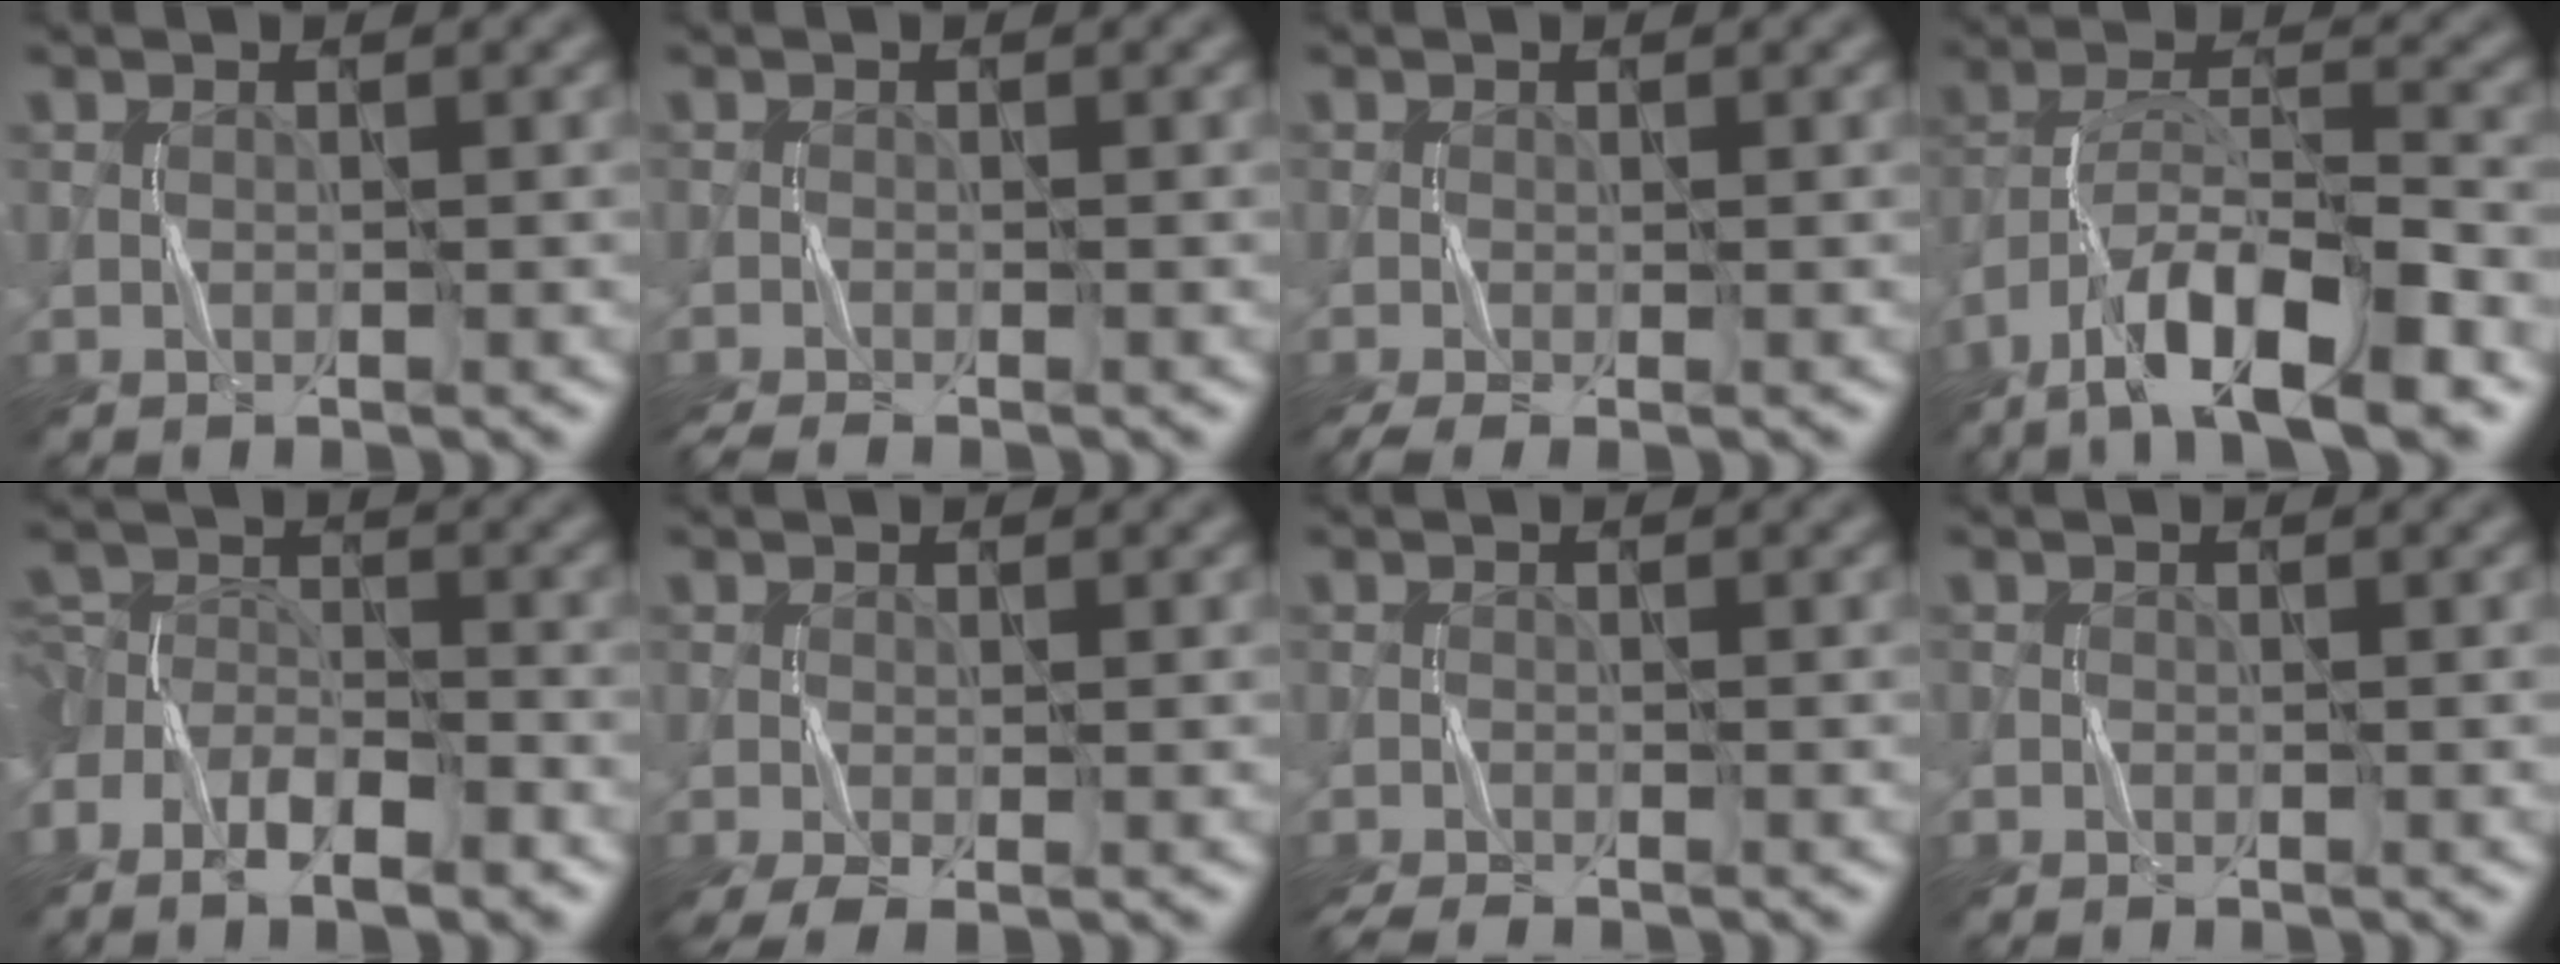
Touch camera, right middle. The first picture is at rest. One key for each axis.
{"total": 1.9, "fx": -1.7, "fy": 0.1, "fz": 0.7, "tx": -0.021, "ty": -0.003, "tz": -0.035}
{"total": 2.0, "fx": -1.4, "fy": 0.3, "fz": 1.4, "tx": -0.031, "ty": -0.005, "tz": -0.030}
{"total": 12.4, "fx": -8.3, "fy": 3.7, "fz": 8.5, "tx": -0.150, "ty": 0.011, "tz": -0.146}
{"total": 9.7, "fx": -5.7, "fy": 5.3, "fz": 5.8, "tx": -0.075, "ty": -0.013, "tz": -0.077}
{"total": 3.0, "fx": -1.8, "fy": 0.8, "fz": 2.2, "tx": -0.048, "ty": -0.009, "tz": -0.035}
{"total": 2.5, "fx": -2.4, "fy": 0.3, "fz": 0.8, "tx": -0.027, "ty": -0.007, "tz": -0.047}
{"total": 0.6, "fx": -0.5, "fy": 0.2, "fz": 0.0, "tx": 0.003, "ty": -0.001, "tz": -0.011}